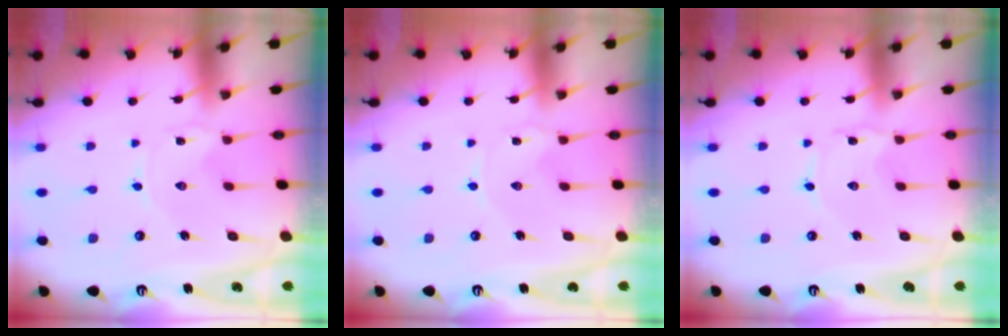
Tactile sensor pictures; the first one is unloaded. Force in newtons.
{"total": 0.0}
{"total": 0.6, "press": 0.6, "slide": 0.1}